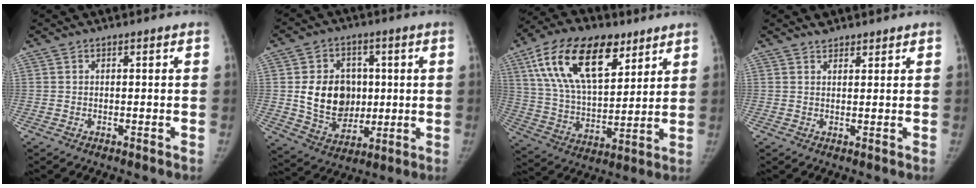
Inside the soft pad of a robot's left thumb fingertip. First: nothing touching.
{"total": 13.7, "force": [1.2, 10.9, 8.2], "torque": [-0.092, -0.011, 0.035]}
{"total": 22.4, "force": [11.4, 11.5, 15.4], "torque": [-0.255, -0.026, 0.207]}
{"total": 2.3, "force": [2.0, 1.0, 0.4], "torque": [0.004, -0.010, 0.030]}